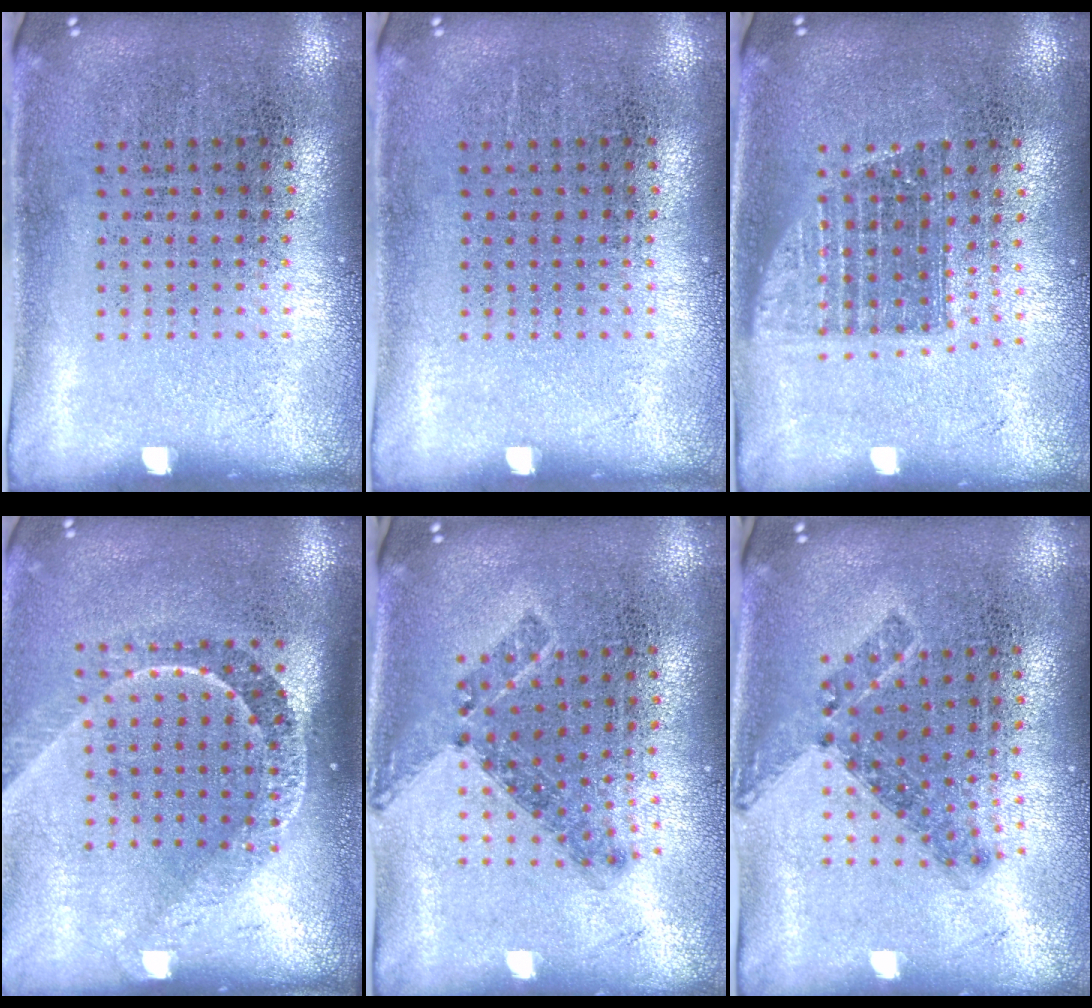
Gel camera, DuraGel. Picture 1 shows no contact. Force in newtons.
{"total": 0.0}
{"total": 1.2, "press": 1.0, "slide": 0.7}
{"total": 2.1, "press": 1.5, "slide": 1.5}
{"total": 0.8, "press": 0.8, "slide": 0.3}
{"total": 0.8, "press": 0.8, "slide": 0.3}